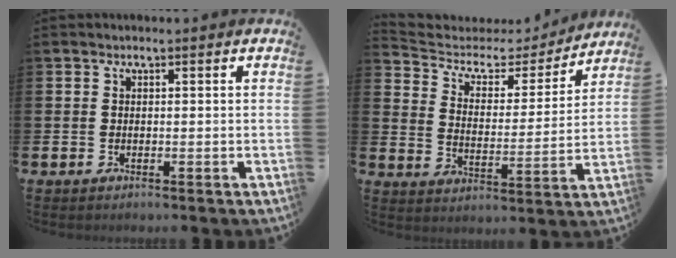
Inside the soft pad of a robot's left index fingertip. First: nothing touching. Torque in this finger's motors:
{"motor_torque": [0.91, -1.21, 0.06, -0.05]}